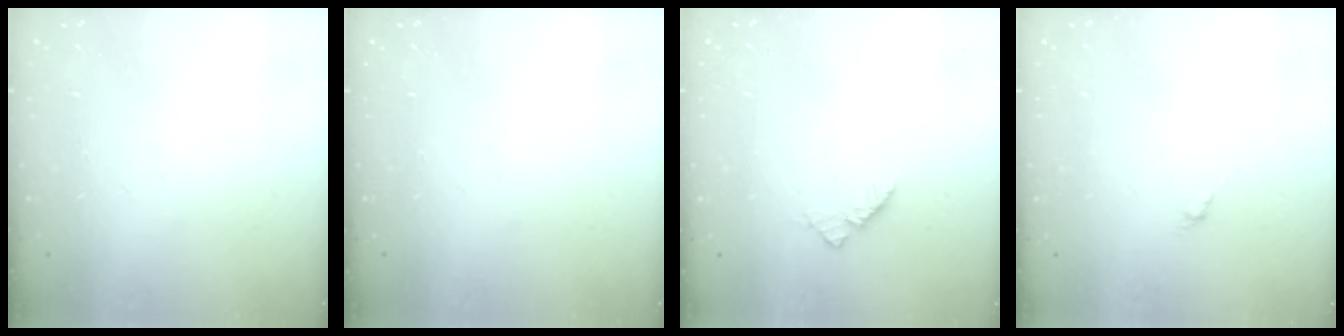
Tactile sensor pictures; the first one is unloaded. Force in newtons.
{"total": 0.0}
{"total": 2.9, "press": 2.8, "slide": 0.7}
{"total": 0.0}